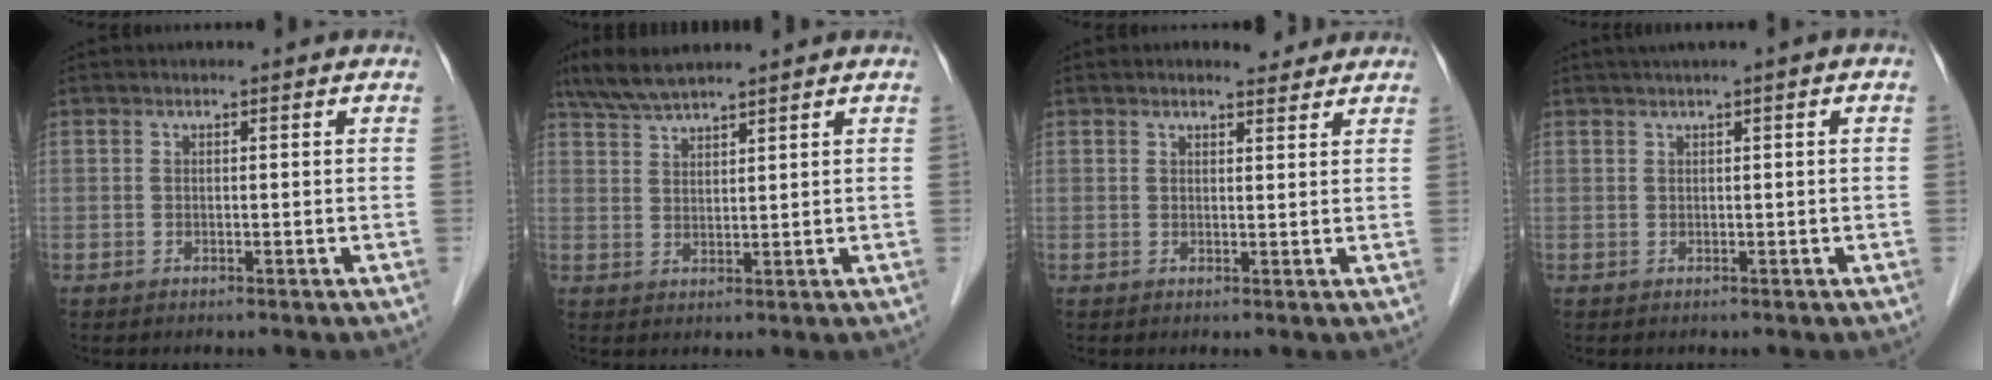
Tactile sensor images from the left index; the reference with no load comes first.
{"total": 5.8, "force": [5.1, 0.5, 2.7], "torque": [-0.060, 0.019, 0.104]}
{"total": 2.4, "force": [2.2, 0.8, 0.5], "torque": [-0.012, 0.001, 0.029]}
{"total": 2.0, "force": [0.9, -0.2, 1.8], "torque": [-0.035, 0.012, 0.020]}